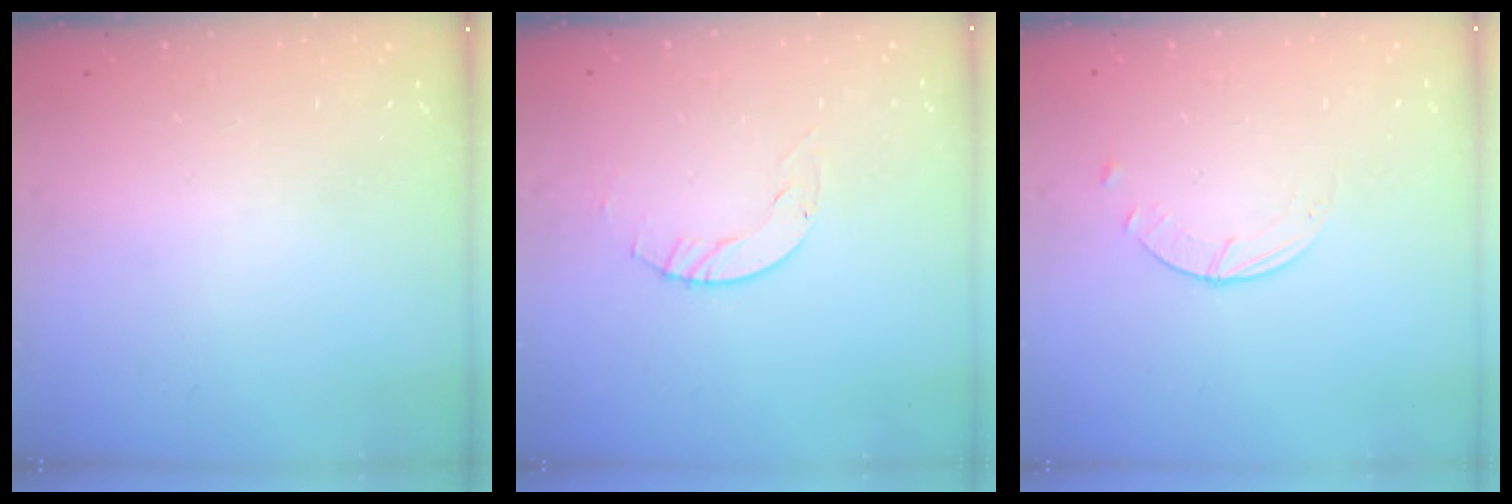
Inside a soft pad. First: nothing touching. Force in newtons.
{"total": 2.9, "press": 2.9, "slide": 0.4}
{"total": 0.9, "press": 0.9, "slide": 0.1}